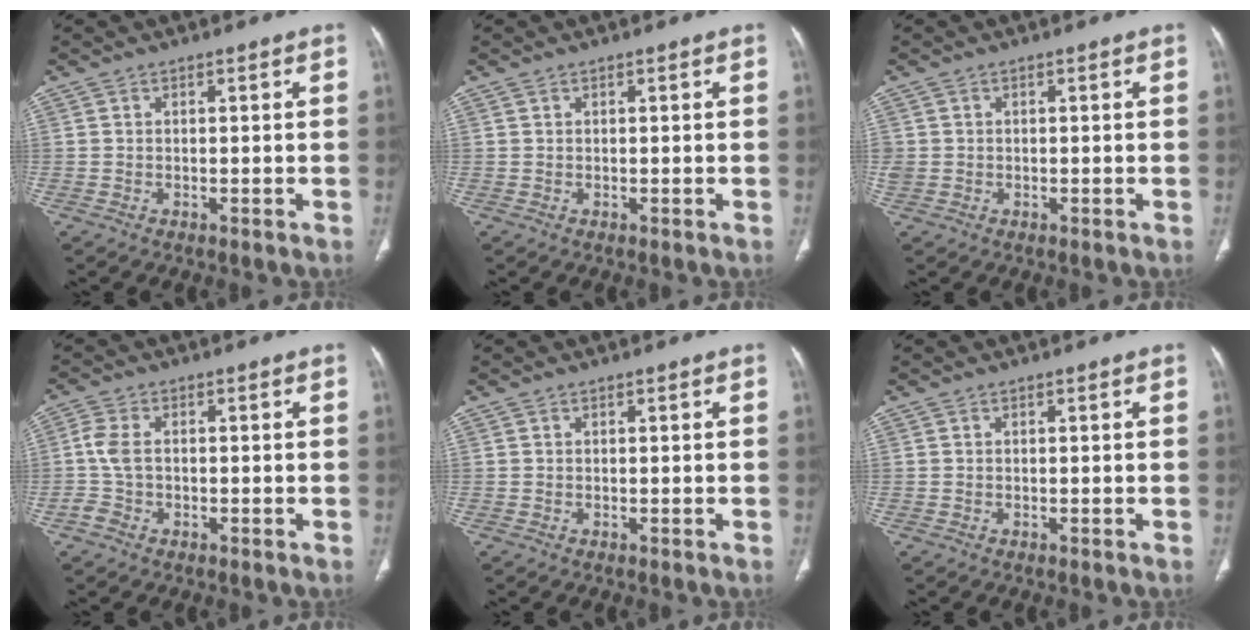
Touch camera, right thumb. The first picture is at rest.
{"total": 0.0}
{"total": 2.1, "force": [0.0, 1.8, 1.0], "torque": [-0.029, 0.006, 0.005]}
{"total": 3.7, "force": [-0.6, 2.5, 2.7], "torque": [-0.067, 0.008, -0.018]}
{"total": 0.0}
{"total": 0.0}